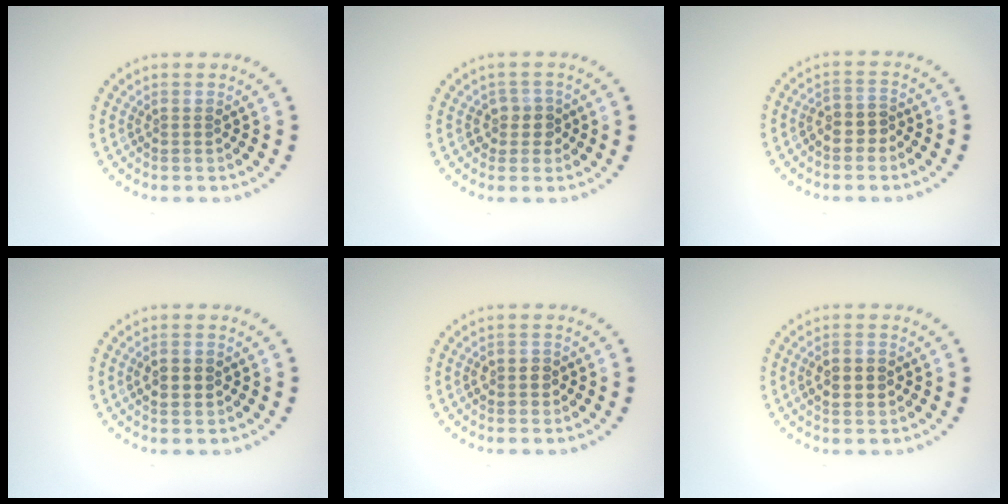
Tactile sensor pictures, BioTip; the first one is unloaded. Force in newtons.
{"total": 1.8, "press": 1.6, "slide": 0.9}
{"total": 2.2, "press": 2.0, "slide": 0.9}
{"total": 2.5, "press": 2.5, "slide": 0.1}
{"total": 1.4, "press": 1.3, "slide": 0.5}
{"total": 3.1, "press": 3.1, "slide": 0.1}